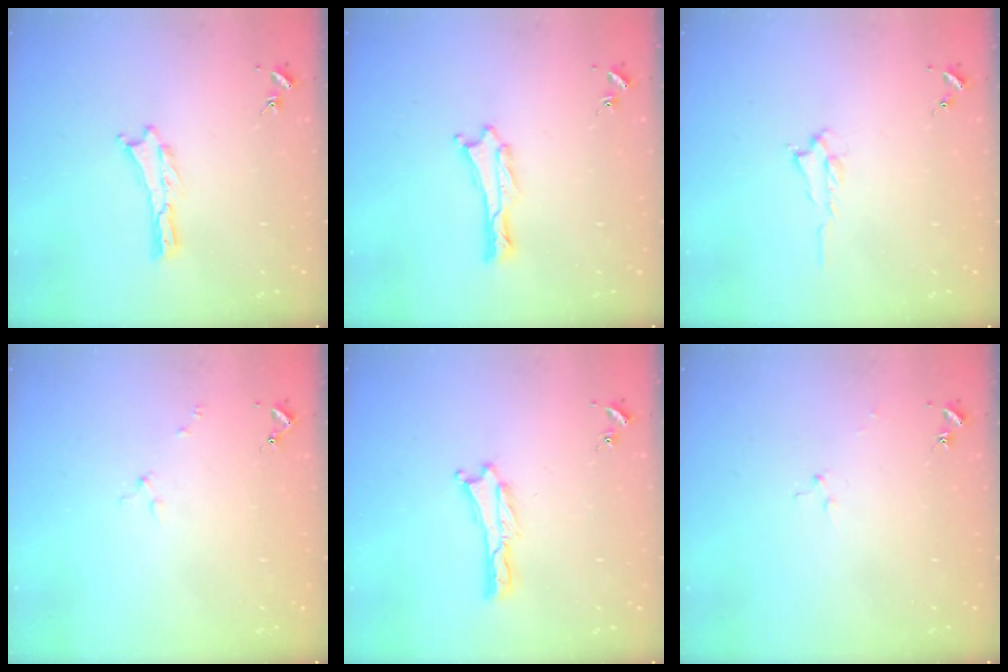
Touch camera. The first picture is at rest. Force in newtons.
{"total": 0.6, "press": 0.5, "slide": 0.1}
{"total": 0.7, "press": 0.6, "slide": 0.2}
{"total": 1.7, "press": 1.7, "slide": 0.3}
{"total": 0.0}
{"total": 2.5, "press": 2.5, "slide": 0.3}